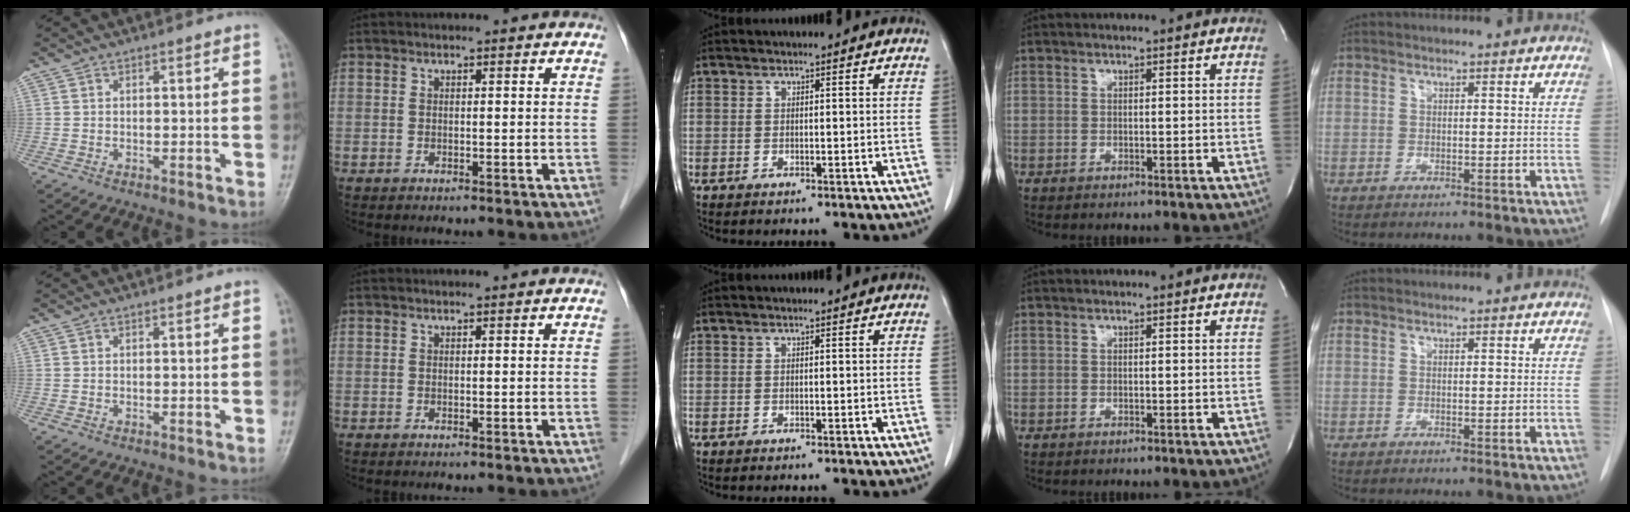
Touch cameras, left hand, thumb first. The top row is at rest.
{}